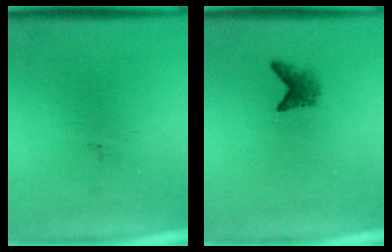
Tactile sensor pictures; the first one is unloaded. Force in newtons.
{"total": 1.8}